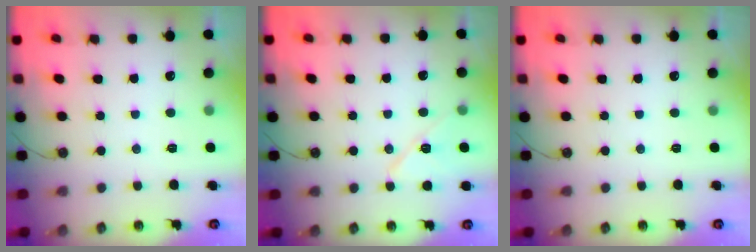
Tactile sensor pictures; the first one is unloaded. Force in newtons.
{"total": 10.0, "press": 9.9, "slide": 1.2}
{"total": 0.0}